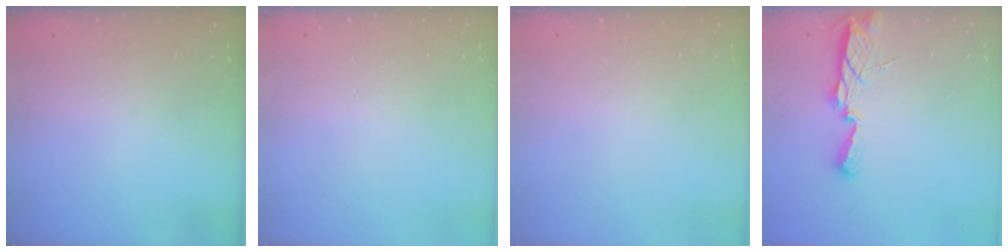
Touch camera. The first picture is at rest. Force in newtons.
{"total": 0.0}
{"total": 0.0}
{"total": 9.3, "press": 8.3, "slide": 4.1}